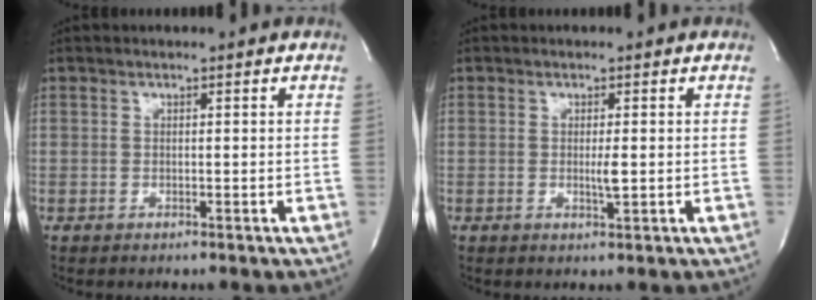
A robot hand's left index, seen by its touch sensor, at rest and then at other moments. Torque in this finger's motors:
{"motor_torque": [0.10, -0.08, 0.00, 0.03]}